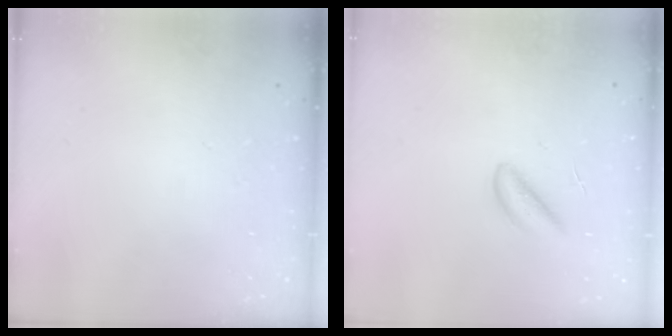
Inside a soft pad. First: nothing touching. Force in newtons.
{"total": 2.8, "press": 2.7, "slide": 0.3}